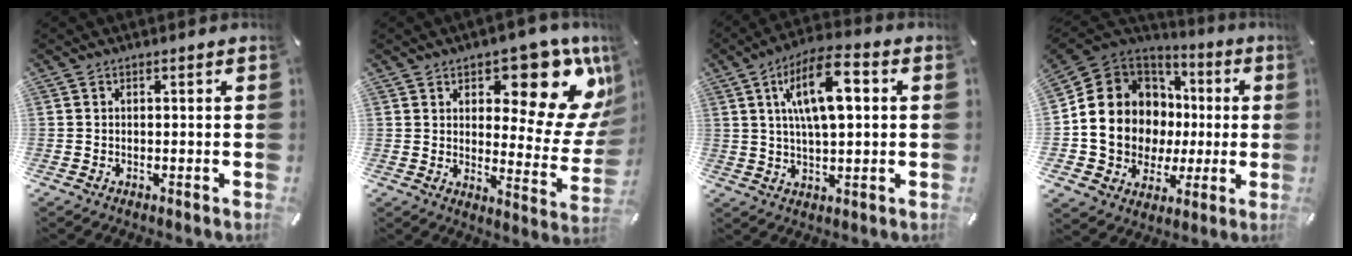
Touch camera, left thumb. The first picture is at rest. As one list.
[{"total": 16.4, "force": [9.6, 7.2, 11.2], "torque": [-0.125, -0.085, 0.156]}, {"total": 13.3, "force": [3.9, 5.5, 11.5], "torque": [-0.203, 0.005, 0.064]}, {"total": 14.3, "force": [0.9, 13.3, 5.2], "torque": [-0.113, -0.038, 0.039]}]